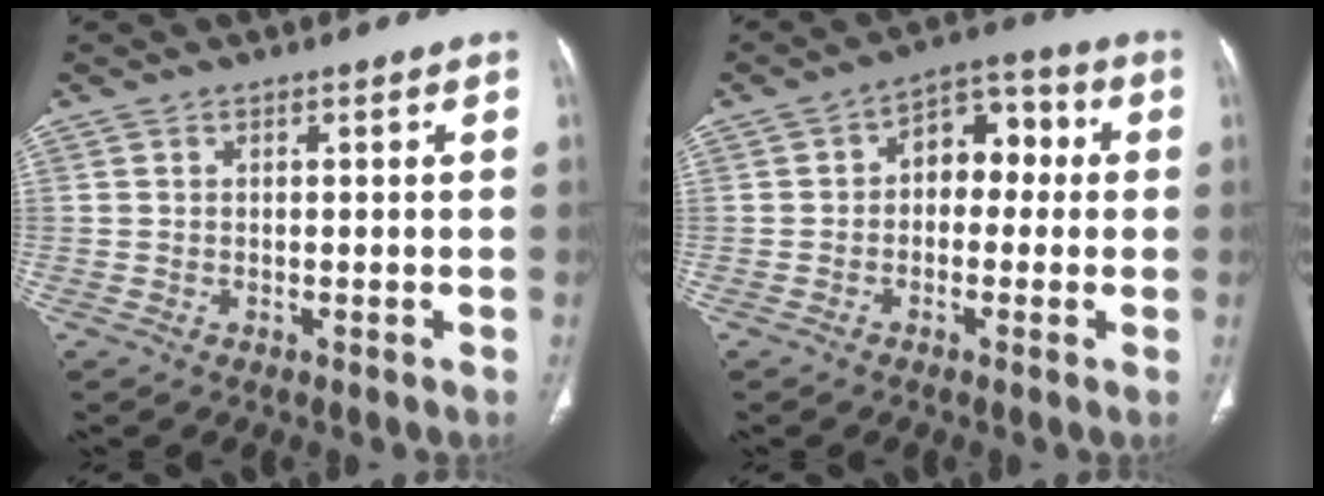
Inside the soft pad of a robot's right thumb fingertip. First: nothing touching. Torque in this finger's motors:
{"motor_torque": [0.59, 2.03, 0.77, -0.34, 0.03]}